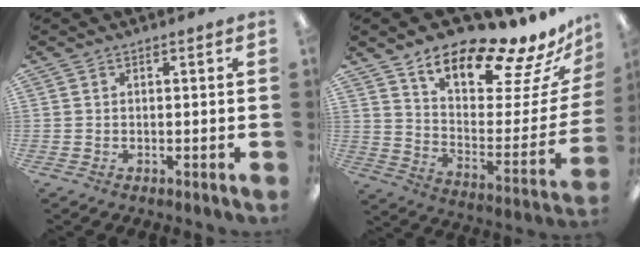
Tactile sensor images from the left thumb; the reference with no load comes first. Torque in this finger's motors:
{"motor_torque": [0.37, 0.37, 1.28, -1.49, 0.25]}